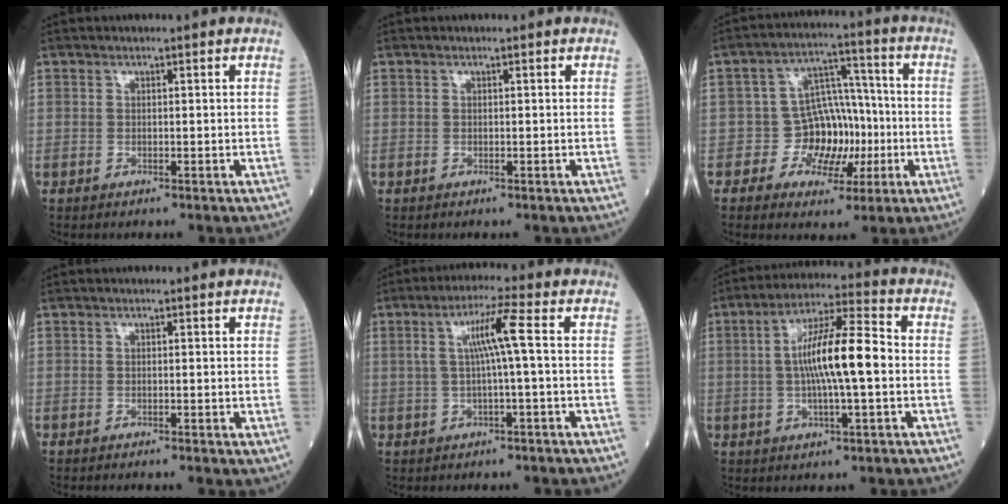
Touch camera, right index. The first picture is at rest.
{"total": 0.0}
{"total": 8.6, "force": [-1.9, 6.9, 4.8], "torque": [-0.056, 0.030, -0.025]}
{"total": 0.5, "force": [-0.1, 0.1, 0.5], "torque": [-0.009, -0.002, -0.003]}
{"total": 6.2, "force": [0.7, -0.7, 6.1], "torque": [-0.116, 0.015, 0.017]}
{"total": 11.6, "force": [-0.2, 1.3, 11.5], "torque": [-0.204, 0.014, -0.009]}